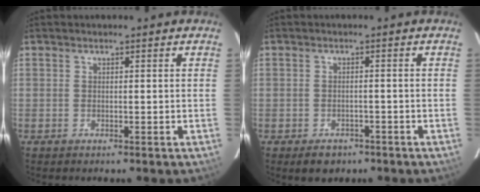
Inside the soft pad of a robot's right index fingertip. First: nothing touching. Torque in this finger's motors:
{"motor_torque": [0.00, -0.04, -0.14, -0.09]}